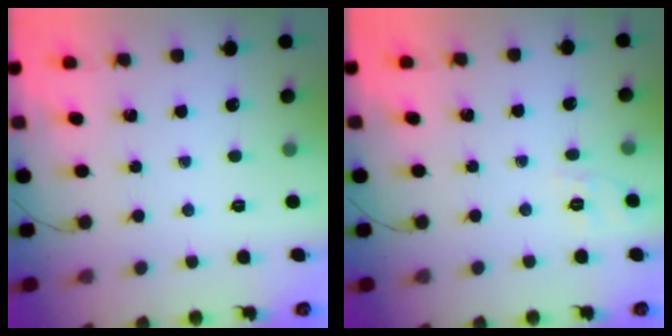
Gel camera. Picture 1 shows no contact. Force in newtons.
{"total": 1.6, "press": 0.0, "slide": 1.6}